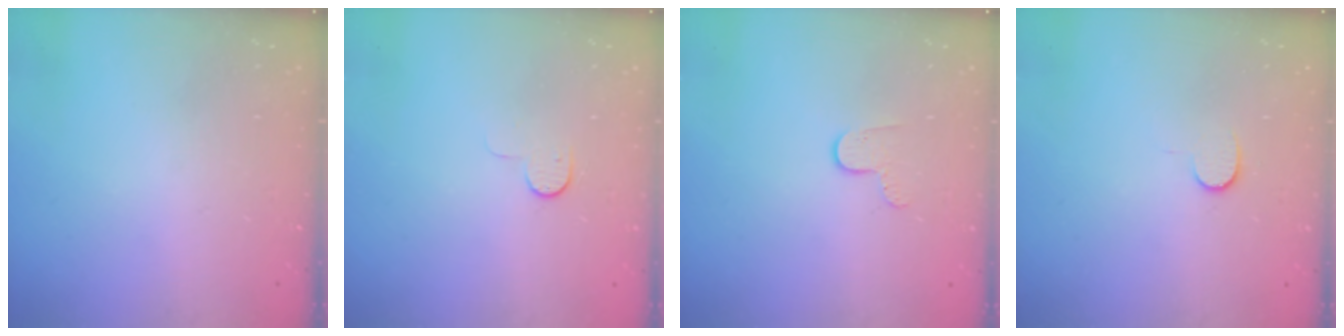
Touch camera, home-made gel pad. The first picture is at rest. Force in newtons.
{"total": 4.9, "press": 4.9, "slide": 0.5}
{"total": 6.0, "press": 6.0, "slide": 0.5}
{"total": 6.0, "press": 6.0, "slide": 0.5}